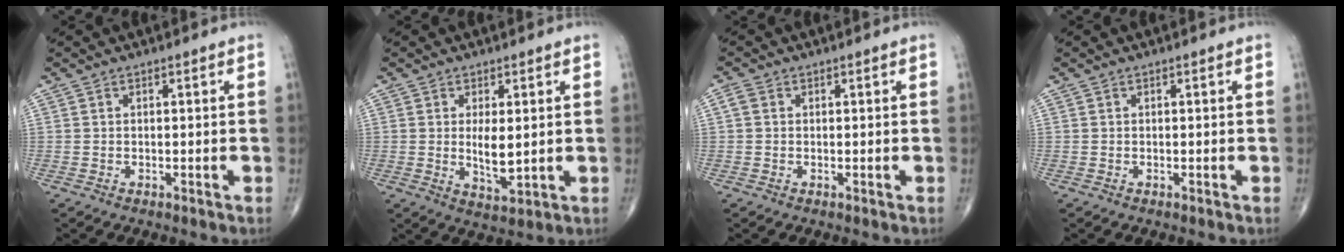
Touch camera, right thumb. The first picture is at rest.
{"total": 5.5, "force": [0.5, 2.2, 5.0], "torque": [-0.079, -0.015, 0.015]}
{"total": 1.6, "force": [0.3, 1.3, 0.9], "torque": [-0.019, 0.007, 0.004]}
{"total": 0.0}